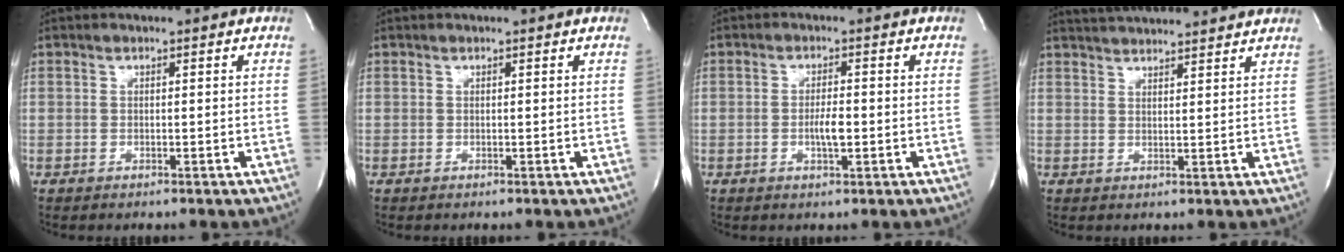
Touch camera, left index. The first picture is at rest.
{"total": 1.4, "force": [1.3, -0.1, 0.5], "torque": [-0.011, 0.014, 0.017]}
{"total": 2.7, "force": [-0.8, 0.6, 2.6], "torque": [-0.054, -0.006, -0.011]}
{"total": 12.7, "force": [12.0, 1.0, 4.1], "torque": [-0.075, 0.032, 0.168]}